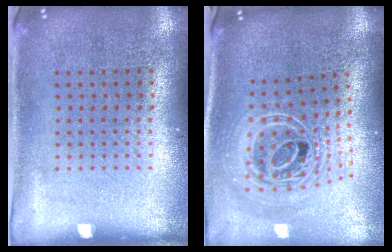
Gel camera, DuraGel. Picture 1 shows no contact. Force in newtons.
{"total": 2.7, "press": 2.0, "slide": 1.8}